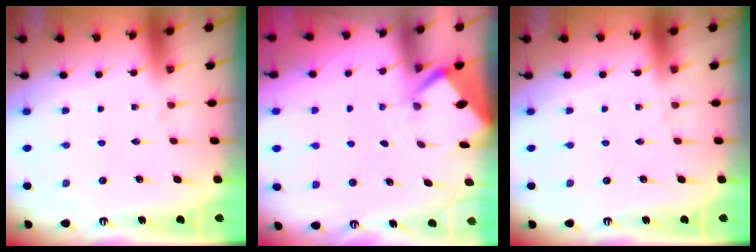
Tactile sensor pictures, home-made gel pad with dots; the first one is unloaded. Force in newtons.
{"total": 2.6, "press": 2.6, "slide": 0.3}
{"total": 0.0}